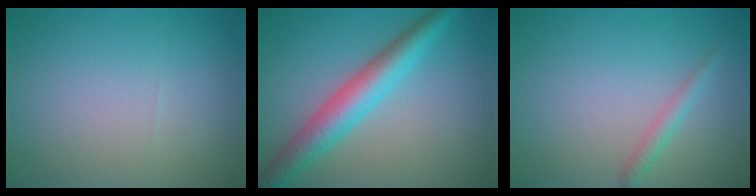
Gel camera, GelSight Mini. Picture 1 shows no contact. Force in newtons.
{"total": 5.6, "press": 5.6, "slide": 0.2}
{"total": 1.4, "press": 1.4, "slide": 0.0}